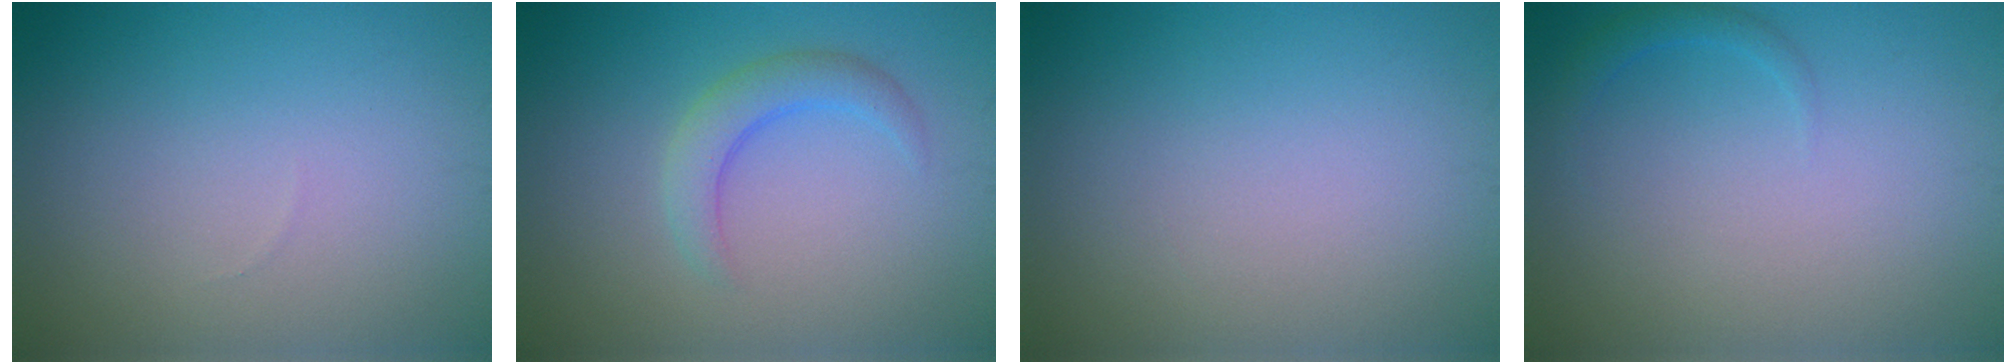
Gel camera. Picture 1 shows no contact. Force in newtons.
{"total": 2.7, "press": 2.7, "slide": 0.2}
{"total": 0.0}
{"total": 1.2, "press": 1.1, "slide": 0.2}